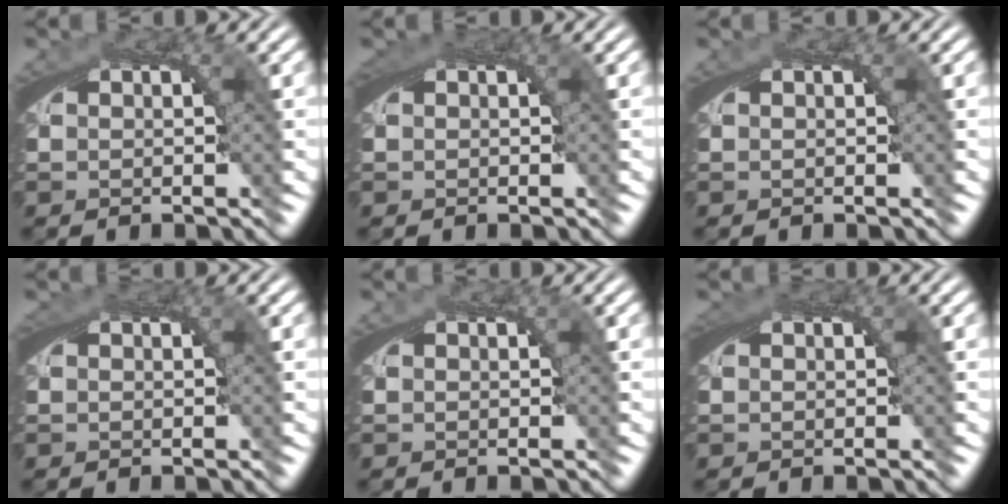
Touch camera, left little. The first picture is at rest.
{"total": 1.0, "force": [0.4, 0.2, 0.8], "torque": [-0.013, 0.003, 0.008]}
{"total": 0.0}
{"total": 0.7, "force": [0.3, 0.2, 0.6], "torque": [-0.010, 0.002, 0.005]}
{"total": 0.5, "force": [-0.2, -0.2, -0.4], "torque": [0.006, -0.002, -0.003]}
{"total": 1.0, "force": [0.3, 0.3, 0.9], "torque": [-0.015, 0.002, 0.006]}